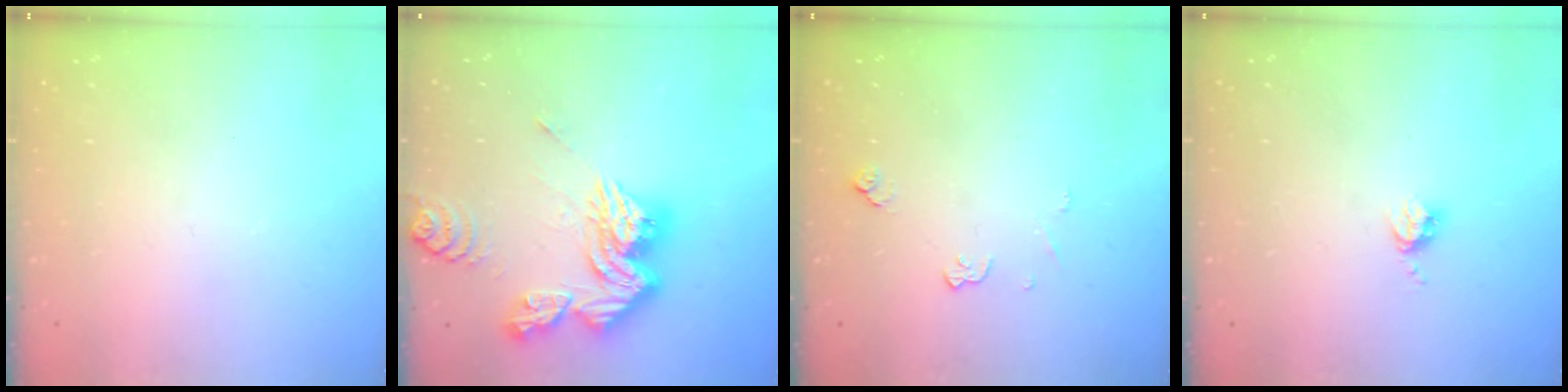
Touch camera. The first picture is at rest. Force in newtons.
{"total": 18.2, "press": 18.1, "slide": 1.9}
{"total": 4.8, "press": 4.7, "slide": 0.7}
{"total": 3.5, "press": 3.4, "slide": 0.5}